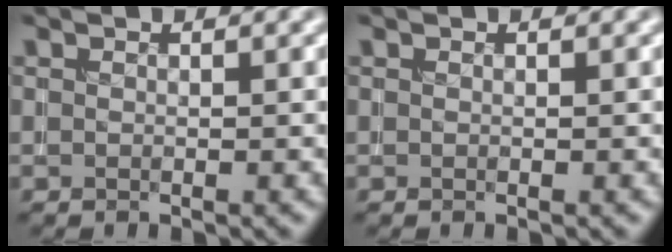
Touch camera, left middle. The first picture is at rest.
{"total": 0.0}